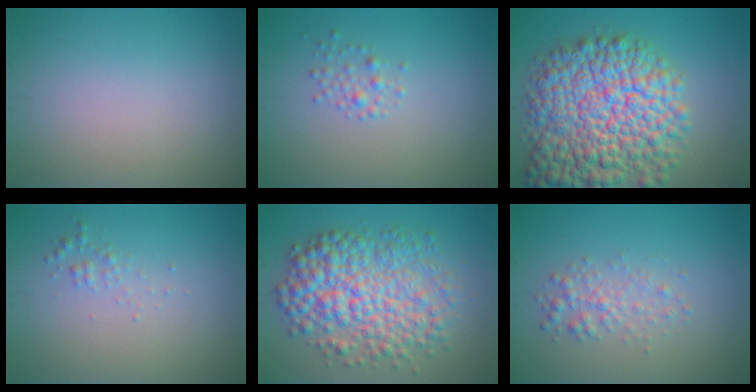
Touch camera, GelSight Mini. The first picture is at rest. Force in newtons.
{"total": 1.3, "press": 1.3, "slide": 0.0}
{"total": 13.0, "press": 13.0, "slide": 0.5}
{"total": 0.9, "press": 0.9, "slide": 0.0}
{"total": 8.5, "press": 8.5, "slide": 0.0}
{"total": 2.1, "press": 2.1, "slide": 0.0}